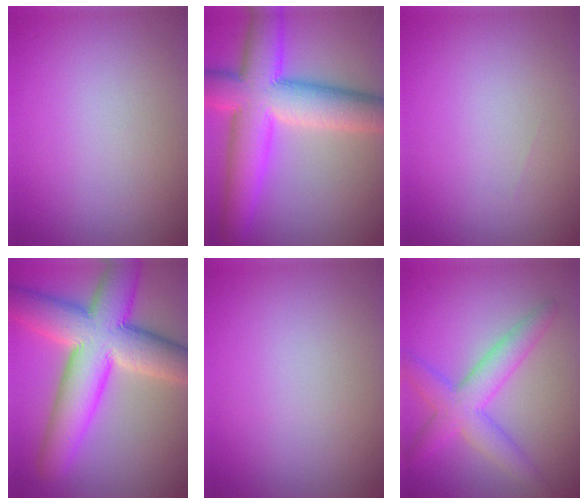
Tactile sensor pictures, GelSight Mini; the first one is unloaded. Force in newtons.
{"total": 11.4, "press": 11.4, "slide": 0.1}
{"total": 0.0}
{"total": 12.0, "press": 12.0, "slide": 0.5}
{"total": 0.0}
{"total": 4.9, "press": 4.9, "slide": 0.1}